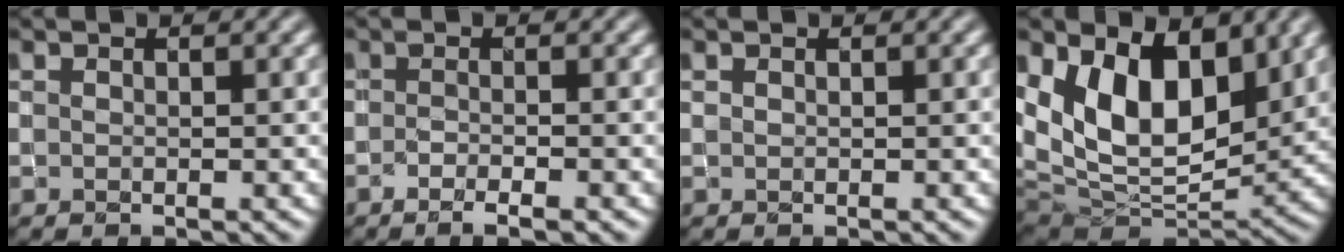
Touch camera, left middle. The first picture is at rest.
{"total": 2.1, "force": [-1.2, 0.4, 1.6], "torque": [-0.027, -0.003, -0.023]}
{"total": 0.0}
{"total": 12.1, "force": [3.8, 7.2, 9.0], "torque": [-0.152, -0.010, 0.064]}